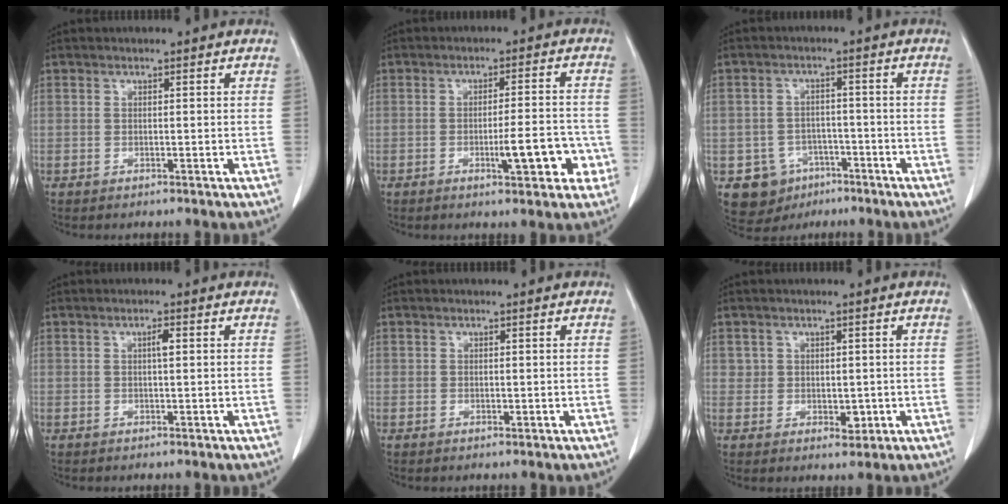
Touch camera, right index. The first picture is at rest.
{"total": 7.3, "force": [-2.5, 1.6, 6.6], "torque": [-0.090, 0.007, -0.030]}
{"total": 6.9, "force": [-3.4, 5.9, 1.1], "torque": [-0.019, 0.011, -0.042]}
{"total": 1.3, "force": [0.3, 0.2, 1.3], "torque": [-0.023, 0.004, 0.004]}
{"total": 0.6, "force": [-0.1, 0.4, 0.4], "torque": [-0.008, -0.002, 0.000]}
{"total": 2.9, "force": [0.0, 2.4, 1.7], "torque": [-0.017, -0.002, 0.005]}